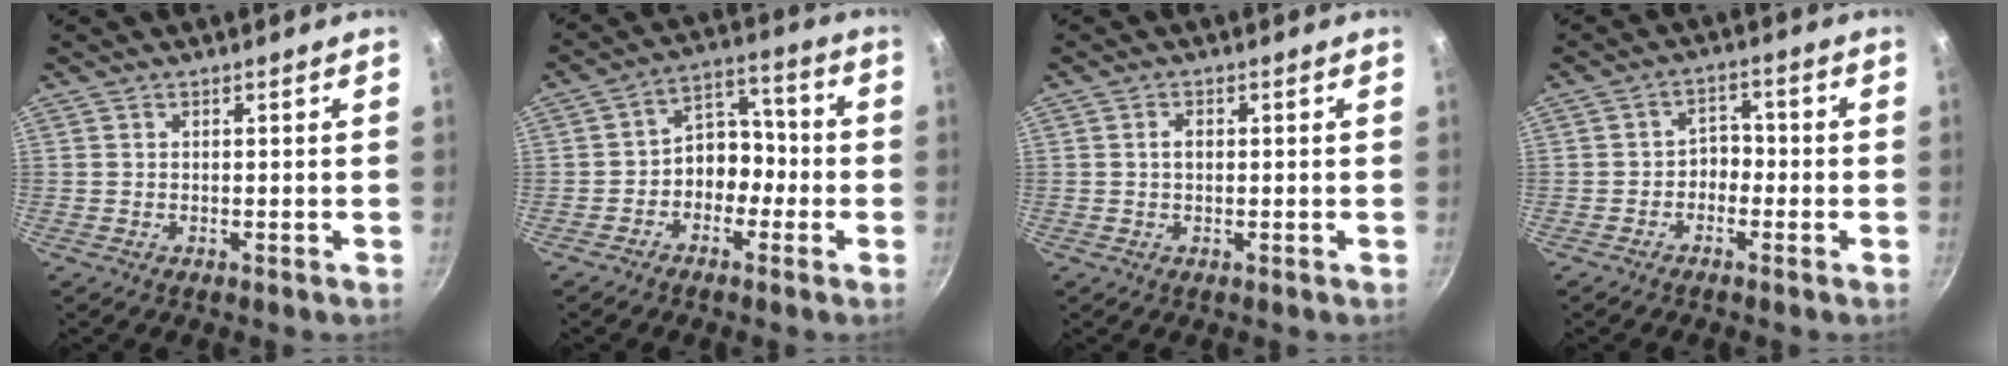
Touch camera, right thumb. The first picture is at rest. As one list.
[{"total": 8.0, "force": [-2.5, 6.2, 4.4], "torque": [-0.013, 0.048, -0.050]}, {"total": 1.6, "force": [0.1, 1.1, 1.2], "torque": [-0.019, 0.005, 0.002]}, {"total": 3.4, "force": [-1.4, 2.6, 1.7], "torque": [0.000, 0.024, -0.029]}]